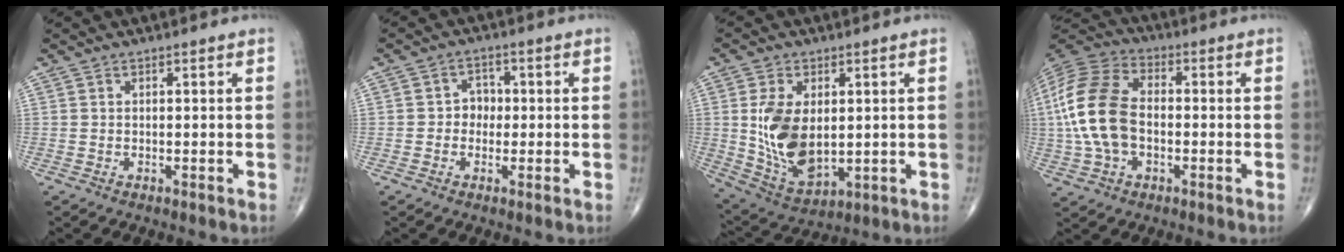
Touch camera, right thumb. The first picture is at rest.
{"total": 3.5, "force": [-0.3, 3.1, 1.7], "torque": [0.000, 0.011, -0.015]}
{"total": 13.3, "force": [1.2, 7.9, 10.6], "torque": [-0.184, -0.014, 0.042]}
{"total": 16.9, "force": [-1.0, 10.7, 13.1], "torque": [-0.278, 0.027, -0.023]}